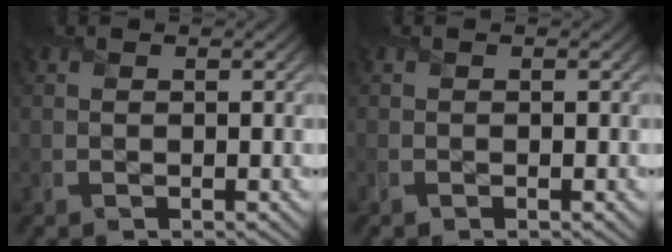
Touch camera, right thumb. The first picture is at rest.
{"total": 0.0}